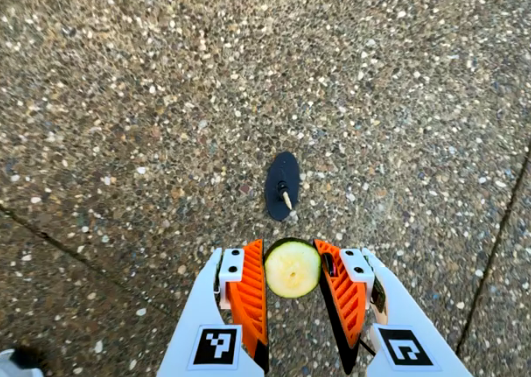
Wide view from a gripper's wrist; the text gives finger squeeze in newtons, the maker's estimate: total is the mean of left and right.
{"total": 10.2, "left": 10.2, "right": 10.3}